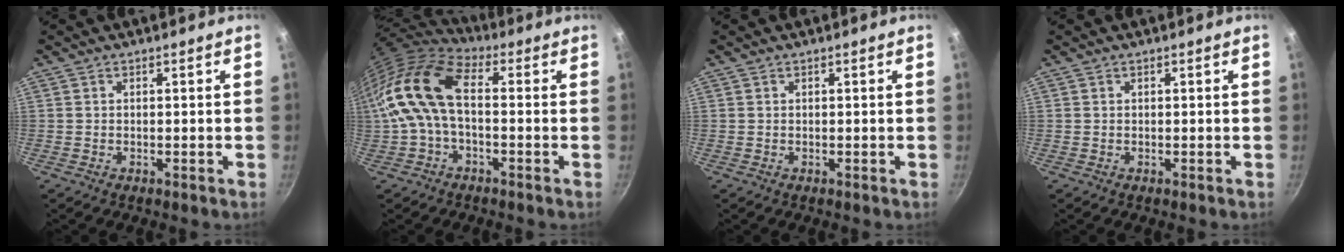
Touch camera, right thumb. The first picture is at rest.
{"total": 15.3, "force": [-0.2, 8.5, 12.7], "torque": [-0.253, 0.029, -0.019]}
{"total": 0.0}
{"total": 0.0}